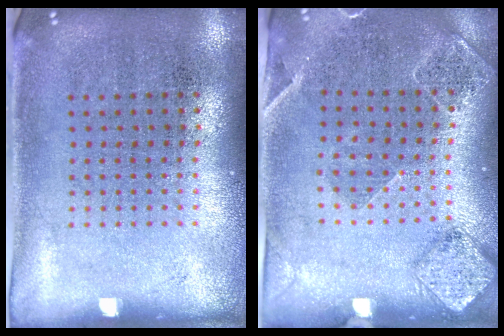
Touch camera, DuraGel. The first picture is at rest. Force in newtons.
{"total": 1.6, "press": 1.6, "slide": 0.3}